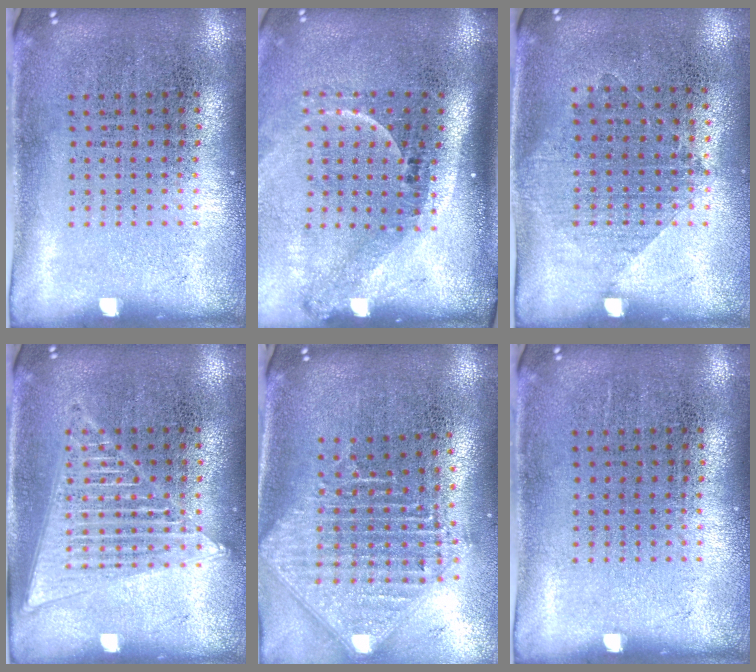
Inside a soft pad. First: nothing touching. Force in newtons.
{"total": 2.3, "press": 1.5, "slide": 1.7}
{"total": 1.0, "press": 1.0, "slide": 0.4}
{"total": 1.5, "press": 1.5, "slide": 0.1}
{"total": 2.4, "press": 1.8, "slide": 1.5}
{"total": 0.0}